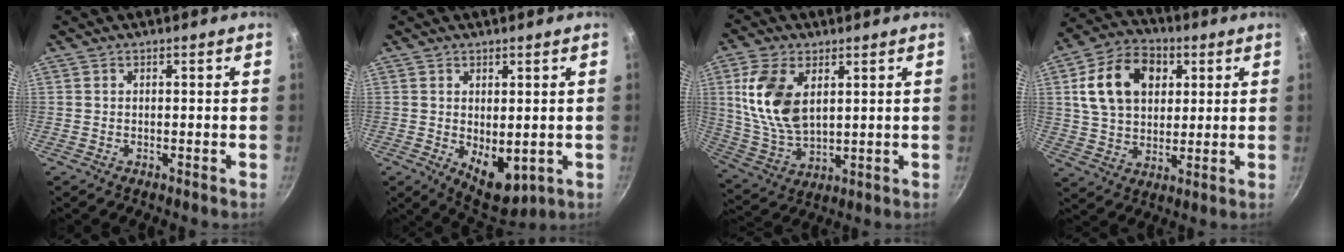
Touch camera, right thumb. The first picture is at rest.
{"total": 7.5, "force": [-0.3, 4.2, 6.2], "torque": [-0.068, -0.018, 0.013]}
{"total": 13.7, "force": [3.9, 7.9, 10.5], "torque": [-0.198, -0.018, 0.087]}
{"total": 15.7, "force": [4.5, 11.2, 9.9], "torque": [-0.152, 0.005, 0.070]}